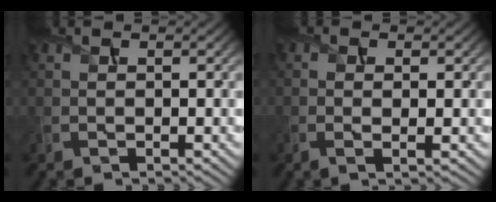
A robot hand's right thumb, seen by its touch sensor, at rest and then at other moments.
{"total": 1.8, "force": [-0.2, 0.6, 1.7], "torque": [-0.035, -0.004, -0.004]}